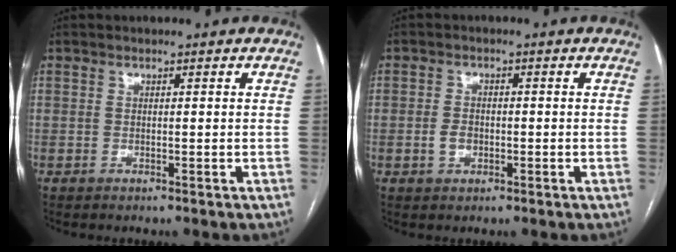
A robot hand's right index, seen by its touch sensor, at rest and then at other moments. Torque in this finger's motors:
{"motor_torque": [0.30, -0.03, 0.04, 0.01]}